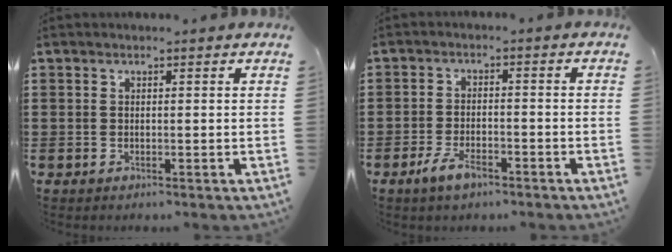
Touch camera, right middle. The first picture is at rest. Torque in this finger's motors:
{"motor_torque": [2.14, 0.00, 0.36, 0.11]}